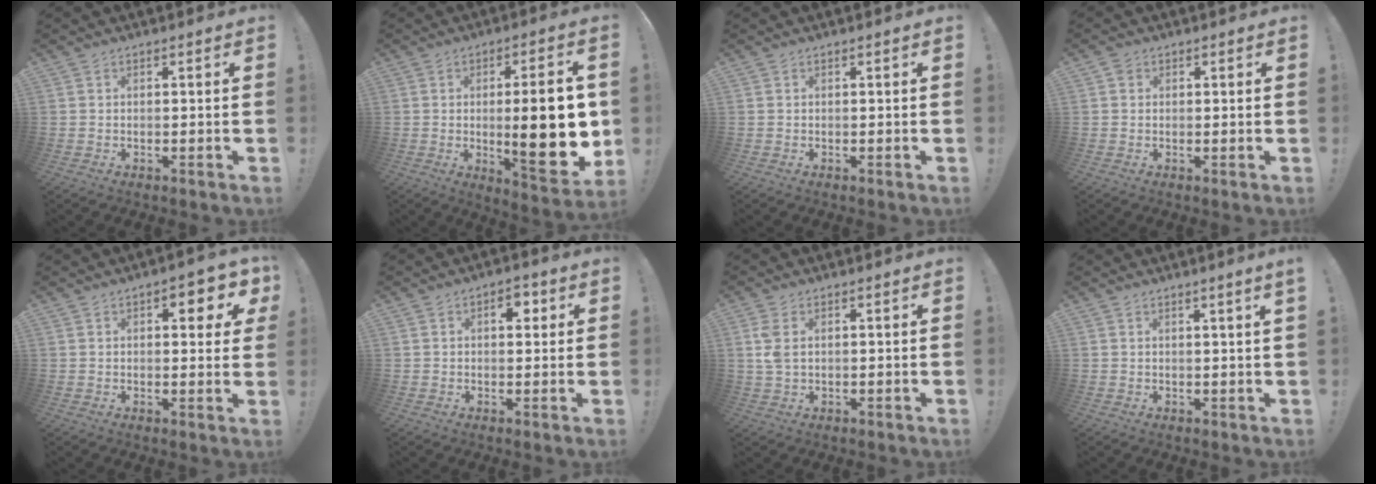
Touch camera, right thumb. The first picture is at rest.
{"total": 21.3, "force": [-0.4, 5.9, 20.5], "torque": [-0.279, -0.019, 0.000]}
{"total": 0.0}
{"total": 1.1, "force": [0.6, 0.9, 0.4], "torque": [-0.002, 0.000, 0.009]}
{"total": 5.9, "force": [2.3, 2.5, 4.8], "torque": [-0.038, -0.015, 0.030]}
{"total": 4.7, "force": [1.6, 2.8, 3.4], "torque": [-0.032, -0.002, 0.021]}
{"total": 4.2, "force": [1.1, 2.5, 3.2], "torque": [-0.066, 0.002, 0.021]}
{"total": 1.9, "force": [1.1, -0.7, 1.4], "torque": [-0.009, -0.011, 0.014]}